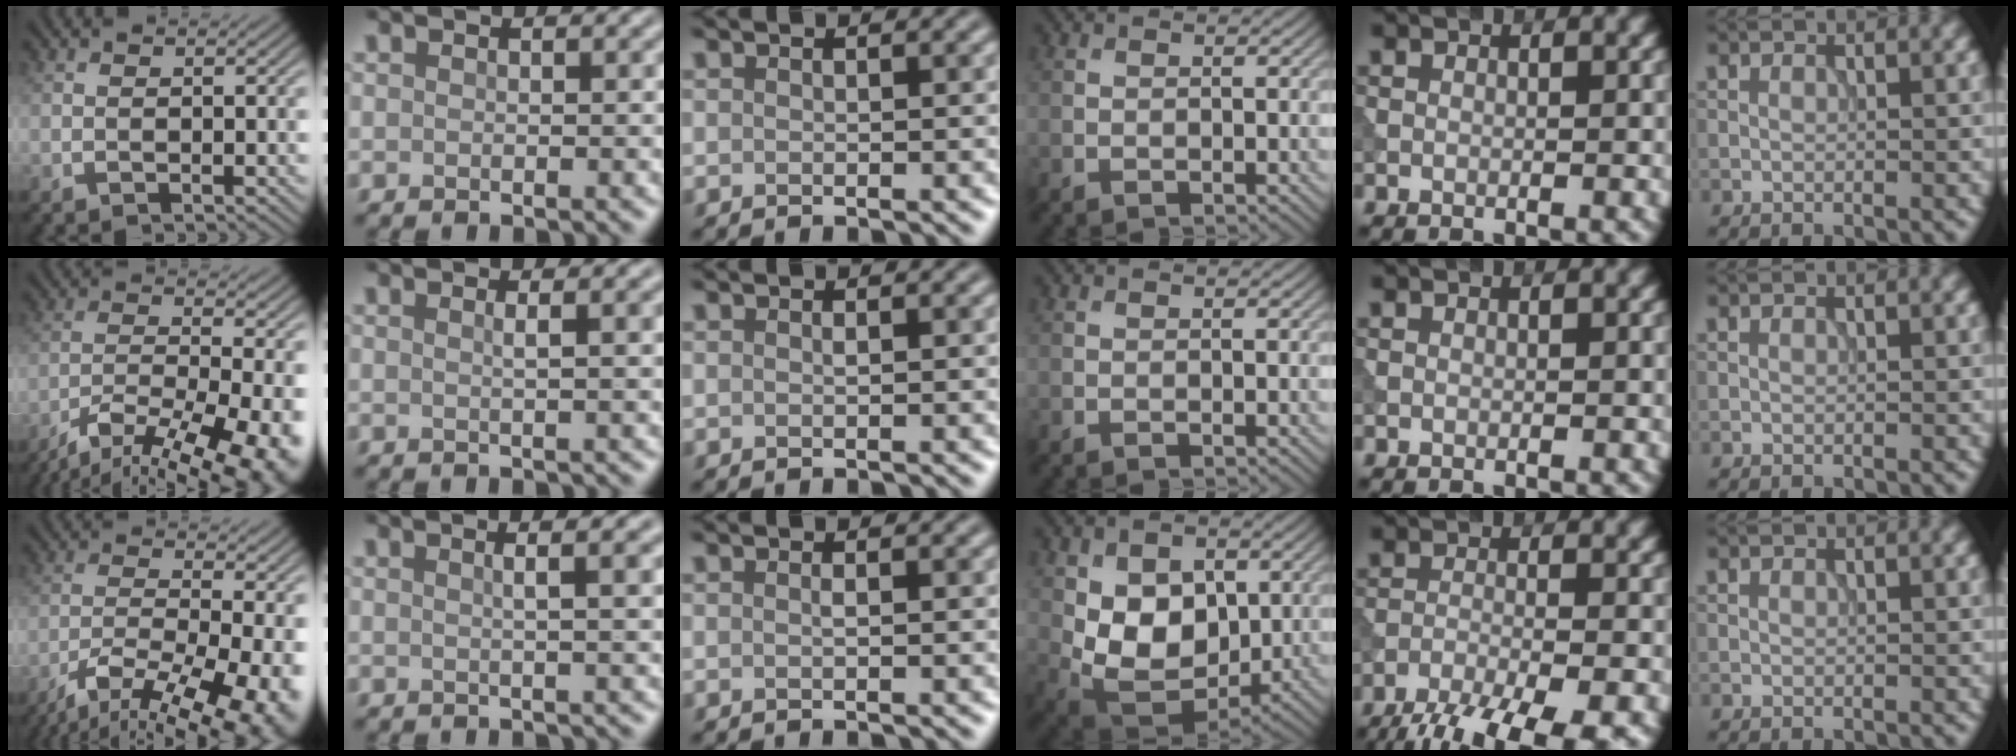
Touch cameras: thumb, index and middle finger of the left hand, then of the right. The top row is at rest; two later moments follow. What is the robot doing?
{"motion": "extract", "object": "tissue"}